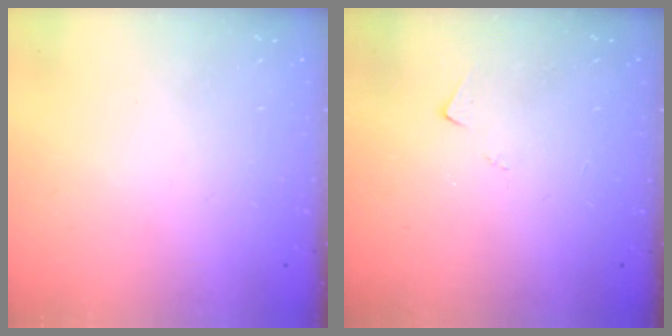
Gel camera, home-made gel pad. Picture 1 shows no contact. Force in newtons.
{"total": 5.5, "press": 5.5, "slide": 0.6}